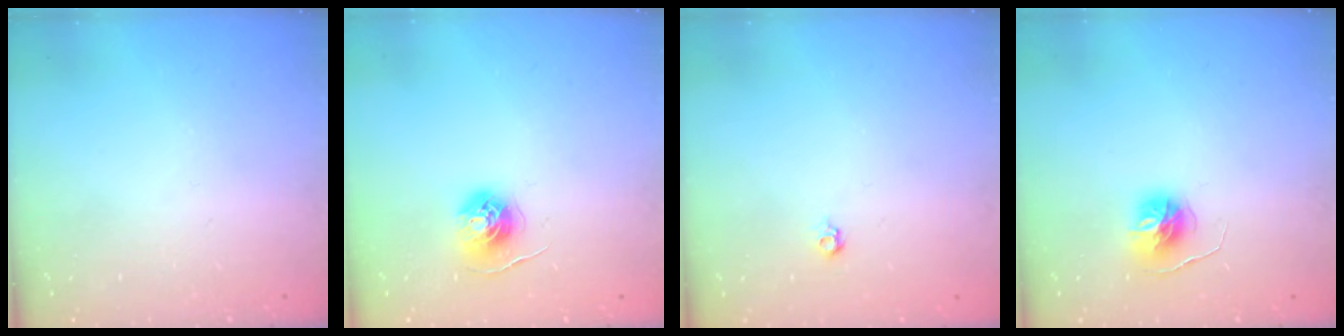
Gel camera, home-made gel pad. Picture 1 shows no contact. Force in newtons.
{"total": 5.7, "press": 5.7, "slide": 0.5}
{"total": 4.0, "press": 3.9, "slide": 0.7}
{"total": 6.4, "press": 6.4, "slide": 0.6}